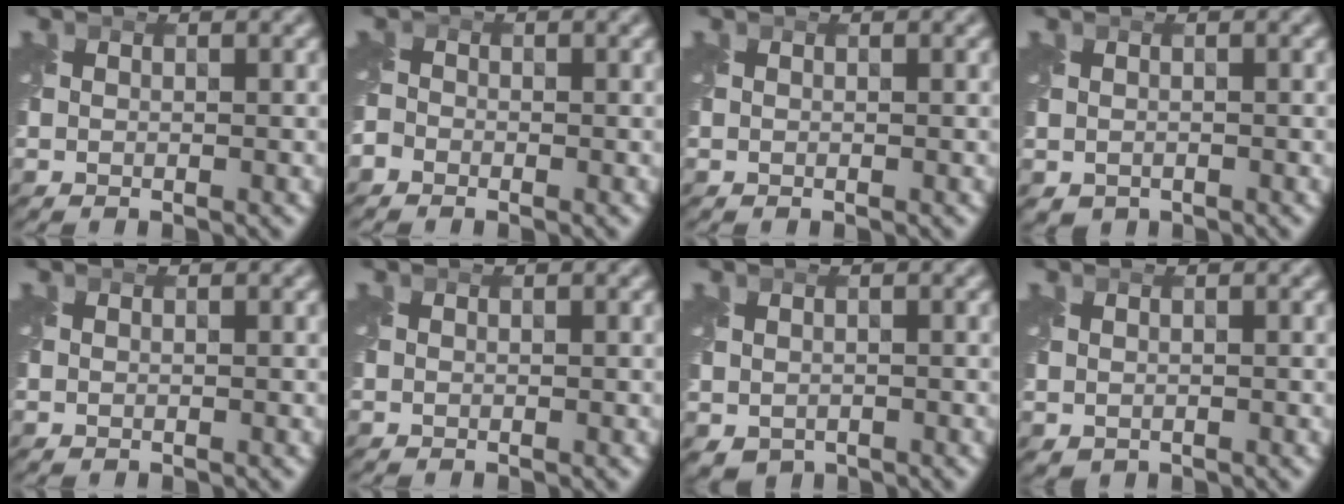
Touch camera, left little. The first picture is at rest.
{"total": 1.1, "force": [-0.9, 0.6, -0.1], "torque": [0.002, 0.002, -0.025]}
{"total": 0.0}
{"total": 0.9, "force": [-0.3, 0.8, 0.4], "torque": [-0.011, -0.007, -0.003]}
{"total": 0.0}
{"total": 0.0}
{"total": 1.5, "force": [-0.4, 1.2, 0.8], "torque": [-0.021, -0.009, -0.003]}
{"total": 0.8, "force": [0.0, 0.7, 0.4], "torque": [-0.012, -0.004, 0.007]}